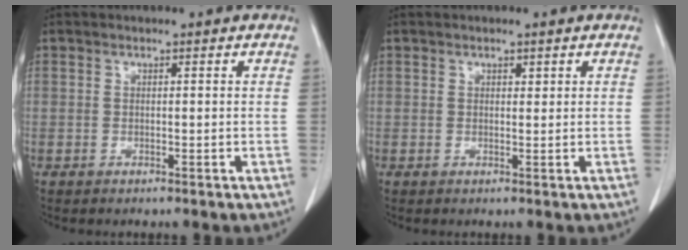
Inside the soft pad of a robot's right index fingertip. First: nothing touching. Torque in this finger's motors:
{"motor_torque": [-0.07, -0.08, -0.09, -0.01]}